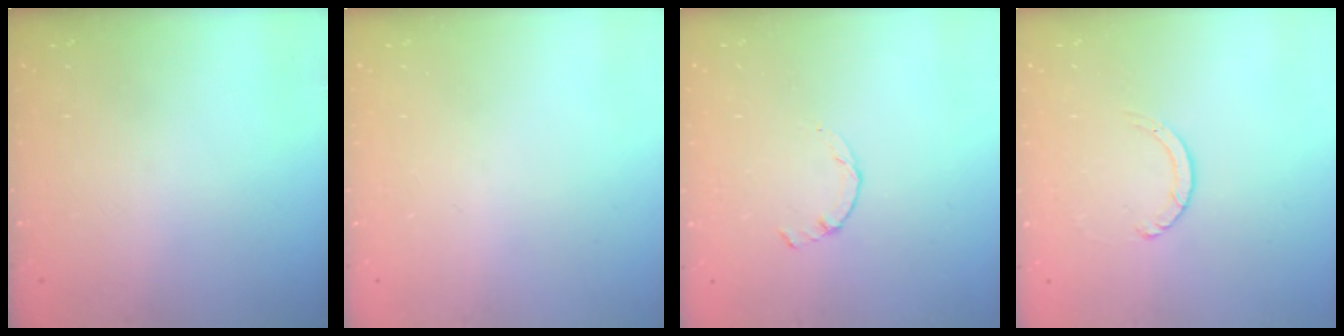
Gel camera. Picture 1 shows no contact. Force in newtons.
{"total": 0.0}
{"total": 0.8, "press": 0.7, "slide": 0.2}
{"total": 1.3, "press": 1.2, "slide": 0.2}